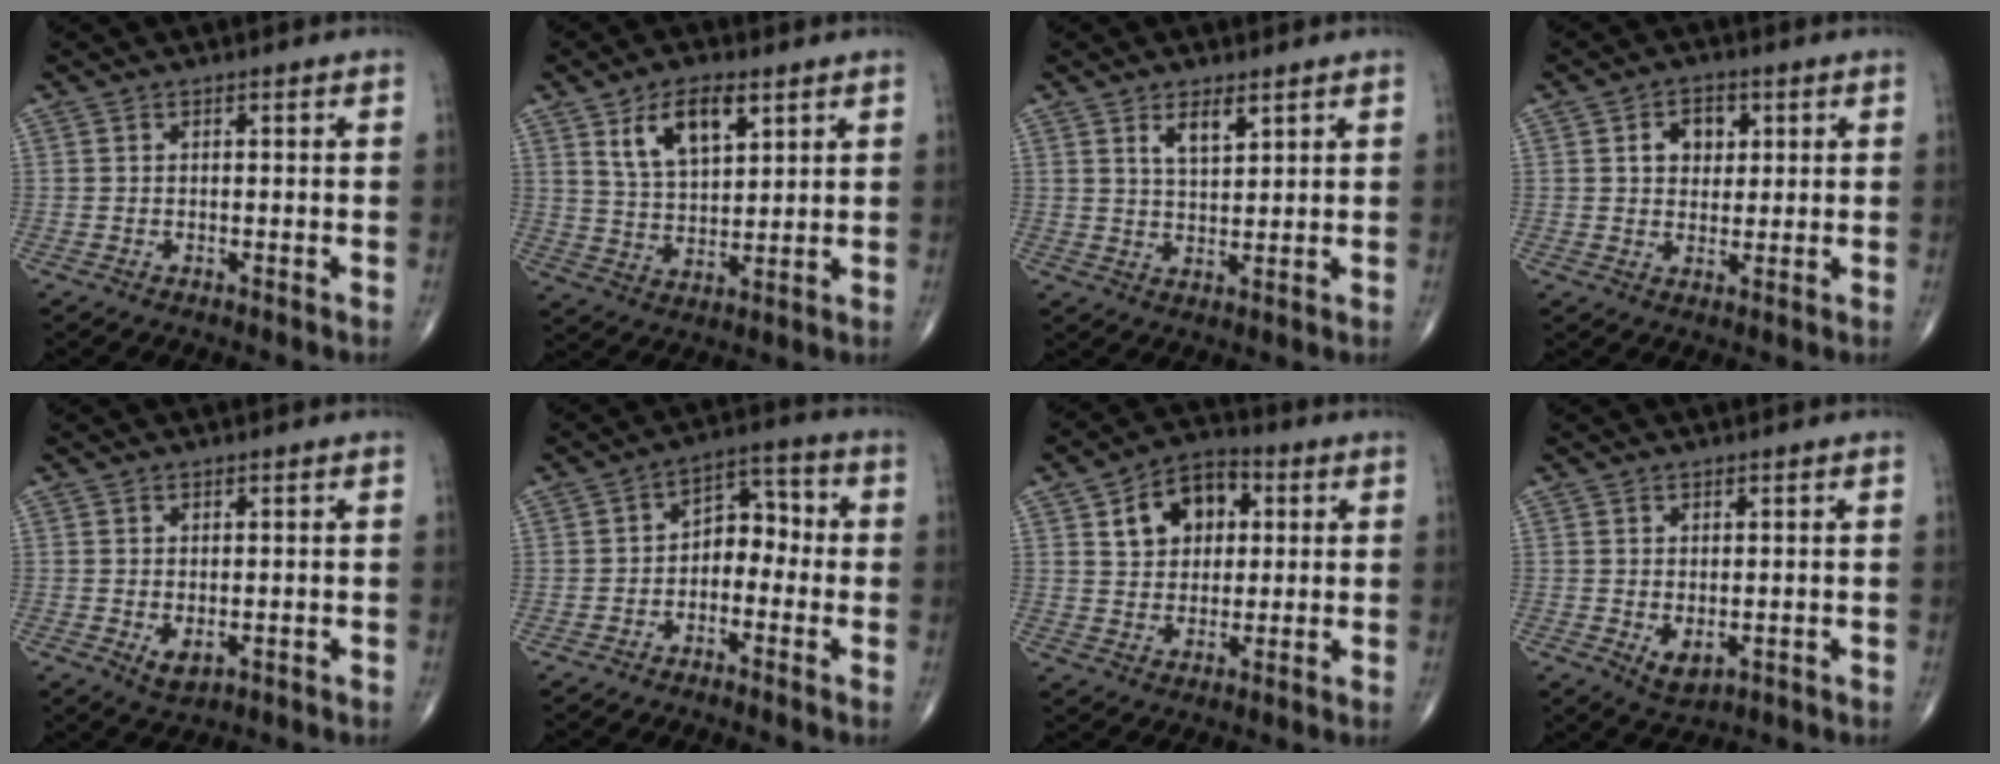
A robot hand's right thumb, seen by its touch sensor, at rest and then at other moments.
{"total": 10.4, "force": [5.2, 5.1, 7.4], "torque": [-0.116, -0.022, 0.101]}
{"total": 4.7, "force": [2.7, 1.9, 3.4], "torque": [-0.049, -0.021, 0.049]}
{"total": 5.8, "force": [1.7, 4.4, 3.4], "torque": [-0.023, -0.004, 0.024]}
{"total": 2.9, "force": [-0.5, 1.7, 2.3], "torque": [-0.034, -0.007, 0.002]}
{"total": 6.8, "force": [-1.4, 4.6, 4.7], "torque": [-0.039, 0.041, -0.039]}
{"total": 11.2, "force": [3.4, 8.0, 7.0], "torque": [-0.078, 0.002, 0.052]}
{"total": 3.6, "force": [-0.5, 2.1, 2.9], "torque": [-0.042, -0.007, 0.004]}